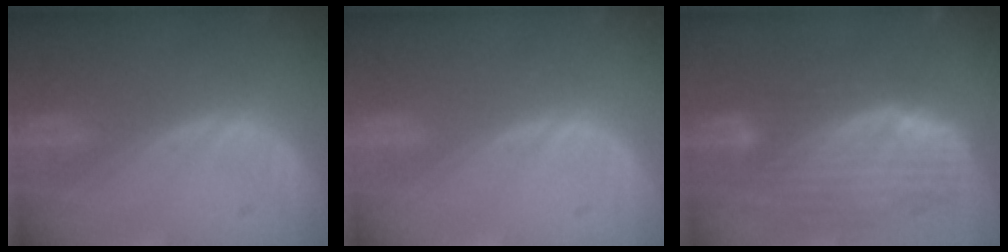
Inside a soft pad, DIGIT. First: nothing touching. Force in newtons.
{"total": 0.0}
{"total": 10.2, "press": 8.9, "slide": 5.0}